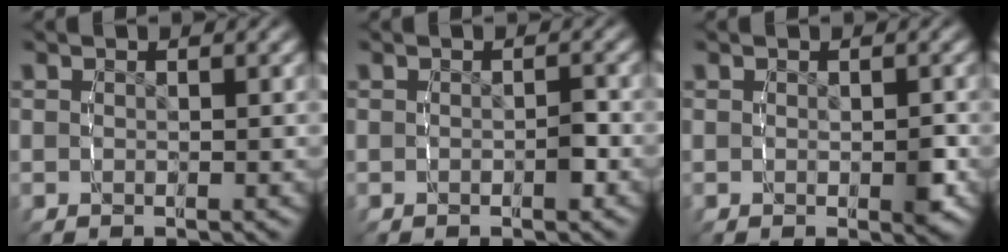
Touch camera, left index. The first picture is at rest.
{"total": 0.8, "force": [-0.4, 0.4, 0.5], "torque": [-0.004, 0.004, -0.010]}
{"total": 1.0, "force": [-0.3, 0.4, 0.8], "torque": [-0.008, -0.002, -0.001]}